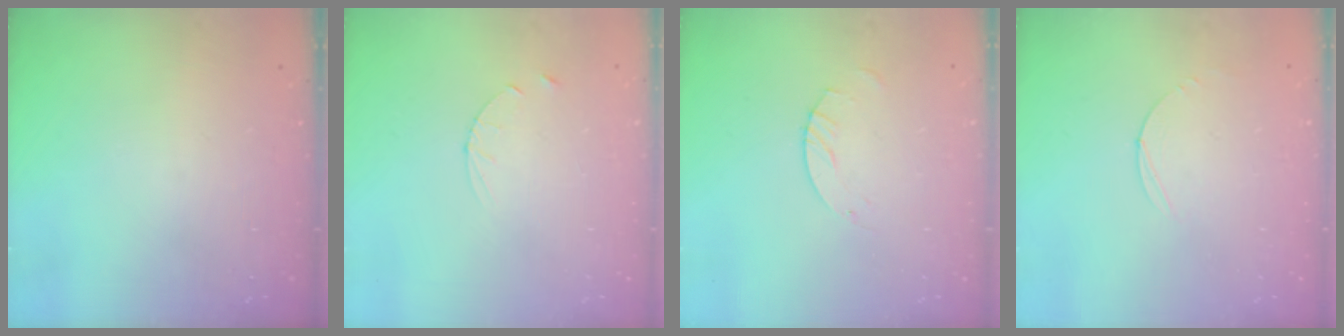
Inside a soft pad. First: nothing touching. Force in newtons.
{"total": 3.0, "press": 2.9, "slide": 0.4}
{"total": 2.5, "press": 2.5, "slide": 0.1}
{"total": 3.0, "press": 3.0, "slide": 0.3}